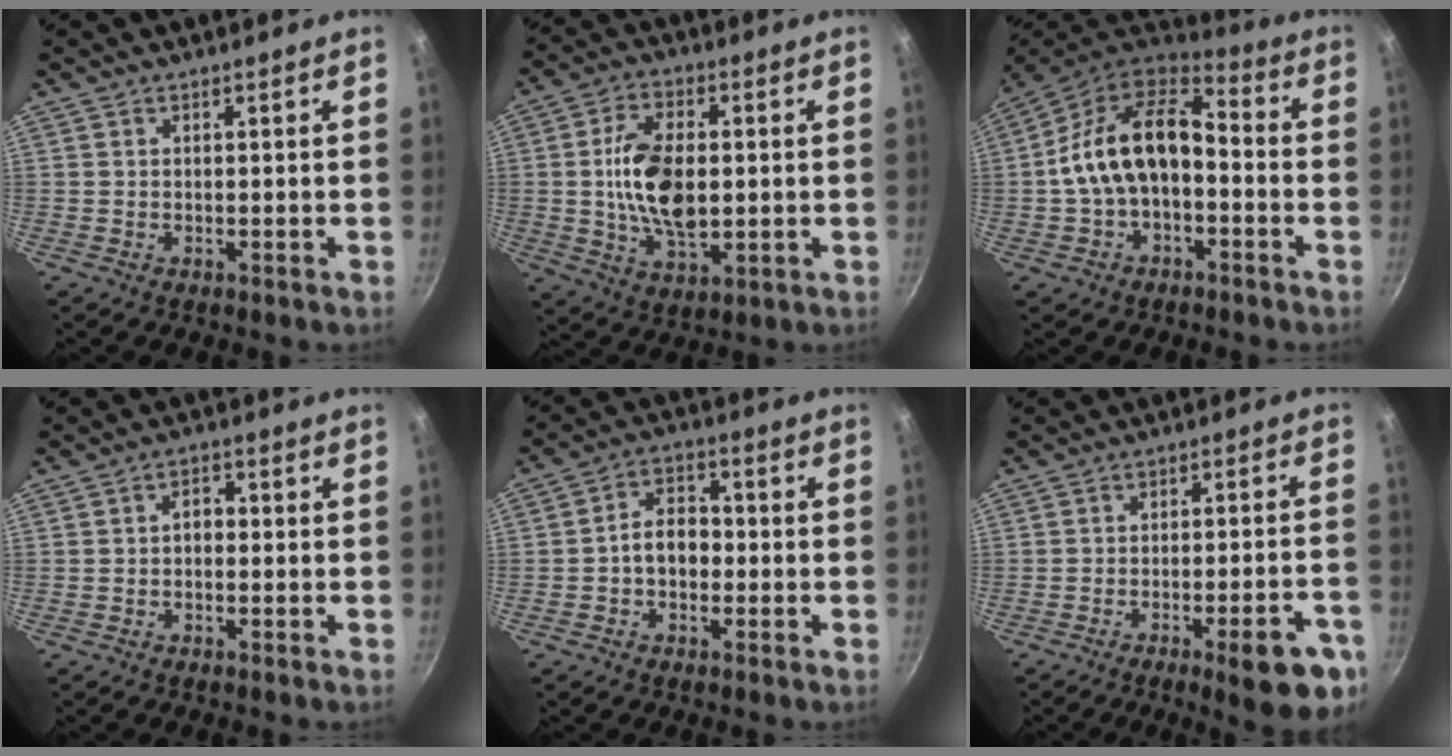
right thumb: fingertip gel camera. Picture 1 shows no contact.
{"total": 13.8, "force": [0.4, 7.6, 11.5], "torque": [-0.199, -0.001, 0.009]}
{"total": 16.9, "force": [-1.4, 10.2, 13.4], "torque": [-0.219, 0.052, -0.034]}
{"total": 2.6, "force": [-0.3, 1.8, 1.8], "torque": [-0.013, 0.014, -0.012]}
{"total": 6.8, "force": [-1.1, 4.9, 4.7], "torque": [-0.056, 0.026, -0.030]}
{"total": 11.9, "force": [-6.2, 2.8, 9.7], "torque": [-0.117, 0.031, -0.079]}